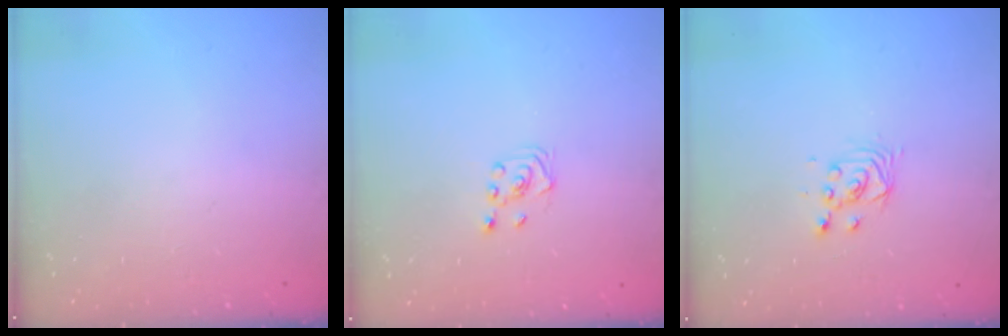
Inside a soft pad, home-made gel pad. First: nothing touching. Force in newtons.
{"total": 2.3, "press": 2.2, "slide": 0.7}
{"total": 2.9, "press": 2.9, "slide": 0.1}